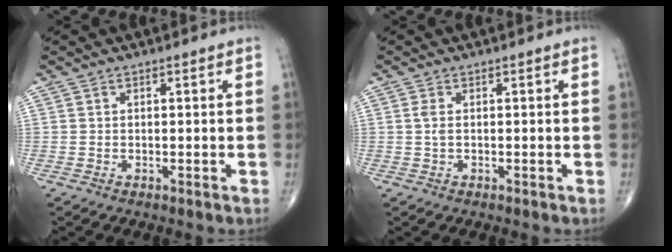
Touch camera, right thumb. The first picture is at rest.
{"total": 1.3, "force": [0.2, 0.5, 1.2], "torque": [-0.033, 0.002, 0.005]}